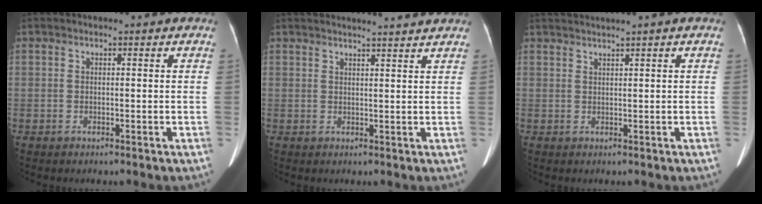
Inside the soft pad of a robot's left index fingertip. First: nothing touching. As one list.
[{"total": 7.1, "force": [6.7, -0.8, 2.3], "torque": [-0.027, 0.008, 0.070]}, {"total": 2.9, "force": [2.4, -1.0, 1.4], "torque": [-0.021, 0.018, 0.047]}]